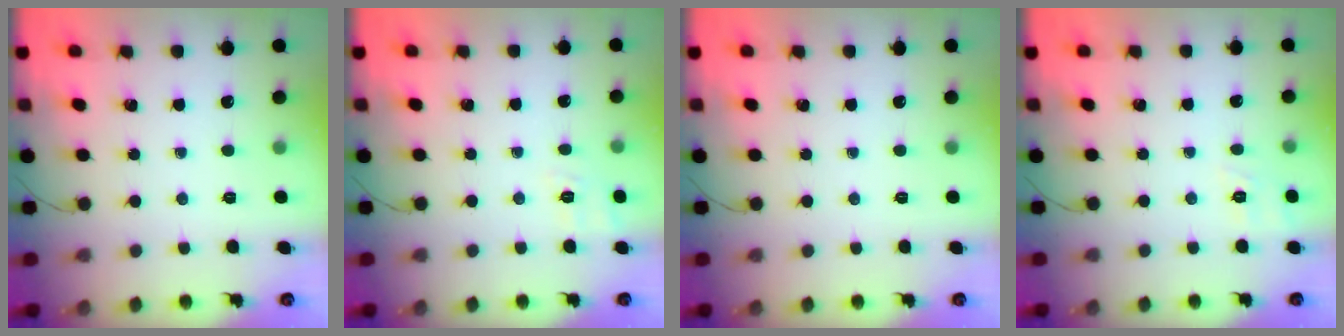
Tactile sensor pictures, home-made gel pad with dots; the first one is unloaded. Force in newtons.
{"total": 2.7, "press": 1.9, "slide": 2.0}
{"total": 0.0}
{"total": 7.3, "press": 7.2, "slide": 1.6}